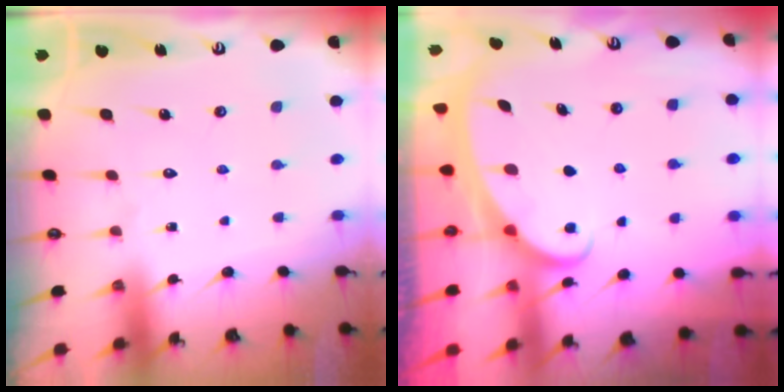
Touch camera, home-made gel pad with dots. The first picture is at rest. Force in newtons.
{"total": 2.3, "press": 2.3, "slide": 0.3}